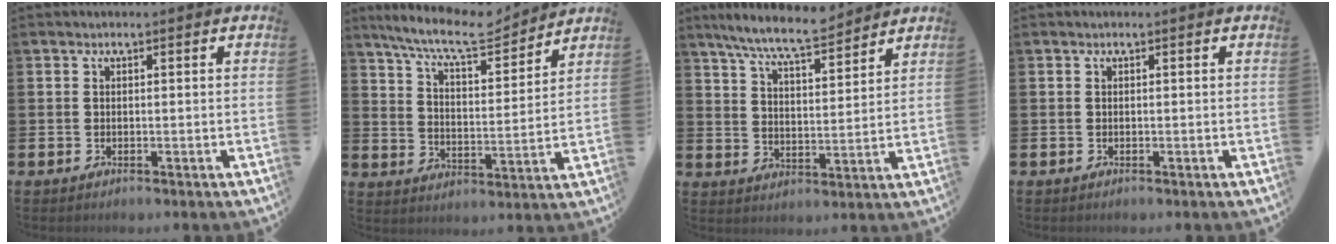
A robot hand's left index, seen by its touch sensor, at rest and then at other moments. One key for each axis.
{"total": 9.4, "fx": 8.5, "fy": 1.7, "fz": 3.7, "tx": -0.089, "ty": -0.050, "tz": 0.146}
{"total": 8.1, "fx": 7.5, "fy": 0.6, "fz": 2.9, "tx": -0.081, "ty": -0.036, "tz": 0.136}
{"total": 0.0}